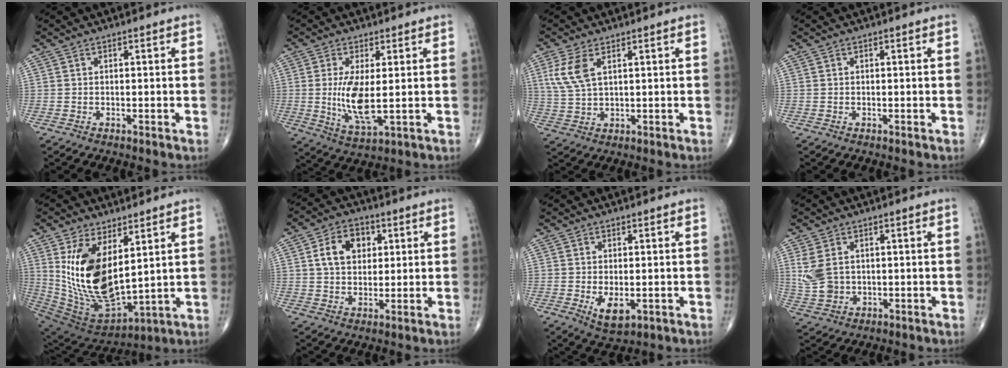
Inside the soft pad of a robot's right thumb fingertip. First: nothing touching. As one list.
[{"total": 8.5, "force": [0.1, 2.7, 8.0], "torque": [-0.167, -0.024, 0.010]}, {"total": 6.3, "force": [2.5, 2.8, 5.0], "torque": [-0.120, 0.000, 0.059]}, {"total": 0.0}, {"total": 19.0, "force": [4.9, 9.6, 15.7], "torque": [-0.294, -0.040, 0.118]}, {"total": 8.5, "force": [2.3, 6.2, 5.4], "torque": [-0.066, 0.000, 0.036]}, {"total": 5.1, "force": [-1.2, 2.5, 4.2], "torque": [-0.066, -0.012, -0.011]}, {"total": 6.2, "force": [1.3, 4.5, 4.1], "torque": [-0.088, -0.004, 0.037]}]